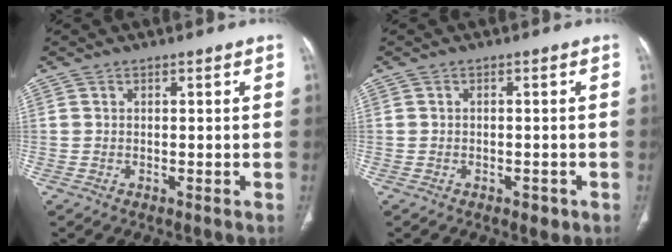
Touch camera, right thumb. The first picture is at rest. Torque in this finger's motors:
{"motor_torque": [0.62, 0.76, -0.36, -0.09, -0.01]}